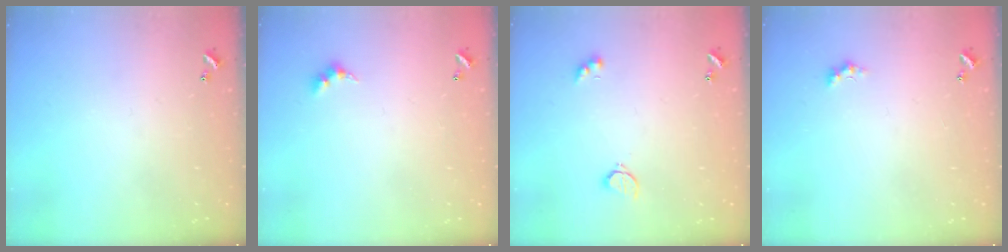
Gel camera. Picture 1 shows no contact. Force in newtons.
{"total": 3.0, "press": 2.9, "slide": 0.5}
{"total": 2.6, "press": 2.5, "slide": 0.5}
{"total": 1.1, "press": 1.1, "slide": 0.4}